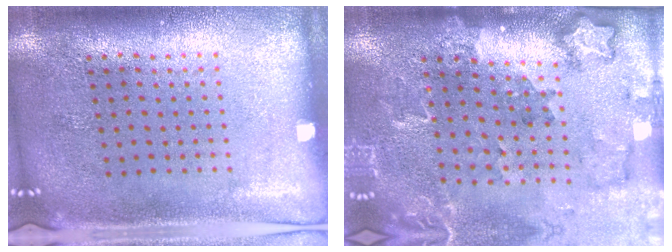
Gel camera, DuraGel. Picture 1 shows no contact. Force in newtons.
{"total": 1.8, "press": 1.8, "slide": 0.0}